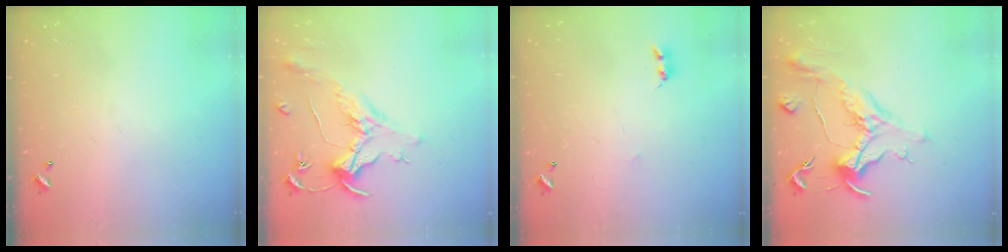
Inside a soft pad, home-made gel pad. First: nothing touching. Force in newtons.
{"total": 1.5, "press": 1.3, "slide": 0.7}
{"total": 1.6, "press": 1.6, "slide": 0.4}
{"total": 1.6, "press": 1.5, "slide": 0.6}